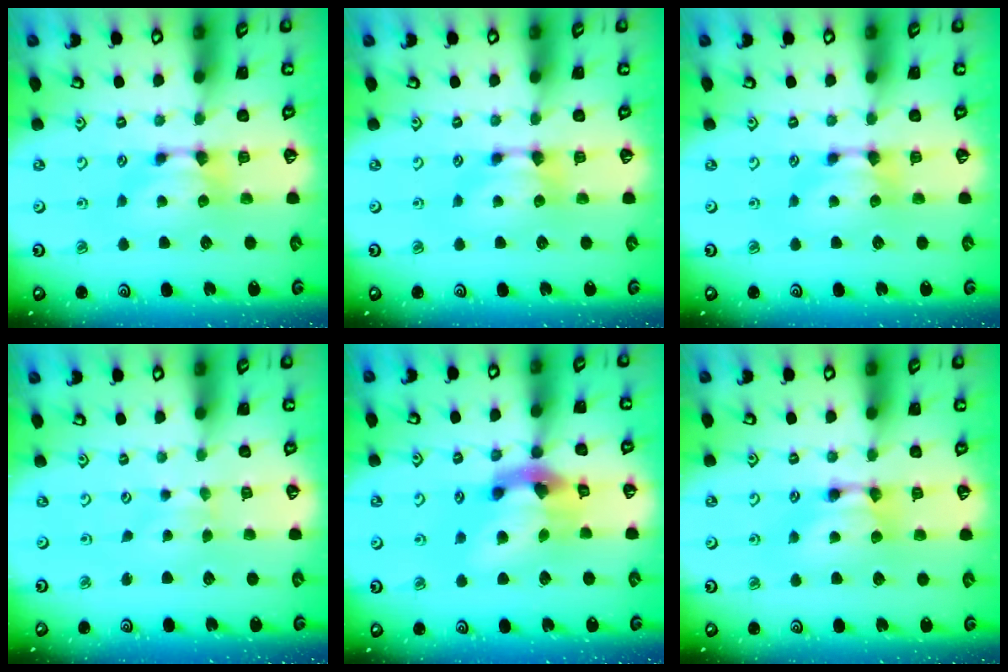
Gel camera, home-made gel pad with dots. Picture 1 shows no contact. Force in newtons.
{"total": 0.0}
{"total": 0.0}
{"total": 2.1, "press": 1.6, "slide": 1.4}
{"total": 7.8, "press": 7.4, "slide": 2.3}
{"total": 1.9, "press": 1.9, "slide": 0.1}